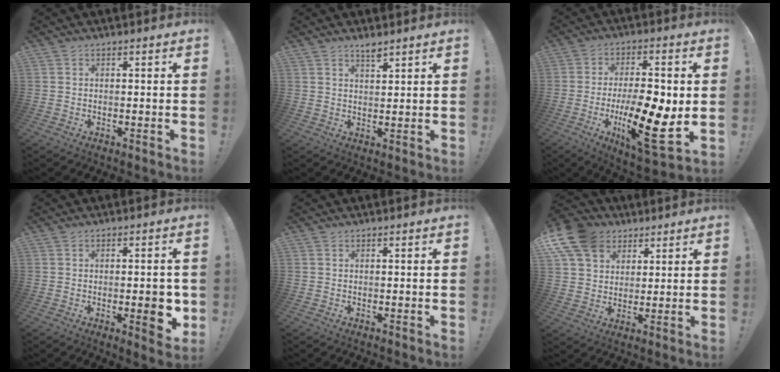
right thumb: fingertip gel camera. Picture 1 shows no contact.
{"total": 3.1, "force": [2.6, 0.6, 1.4], "torque": [-0.017, -0.019, 0.043]}
{"total": 18.9, "force": [-3.1, 6.5, 17.5], "torque": [-0.290, 0.002, -0.043]}
{"total": 6.6, "force": [-1.2, 2.6, 5.9], "torque": [-0.063, -0.001, -0.015]}
{"total": 0.0}
{"total": 13.2, "force": [6.4, 10.0, 5.8], "torque": [-0.103, -0.037, 0.129]}